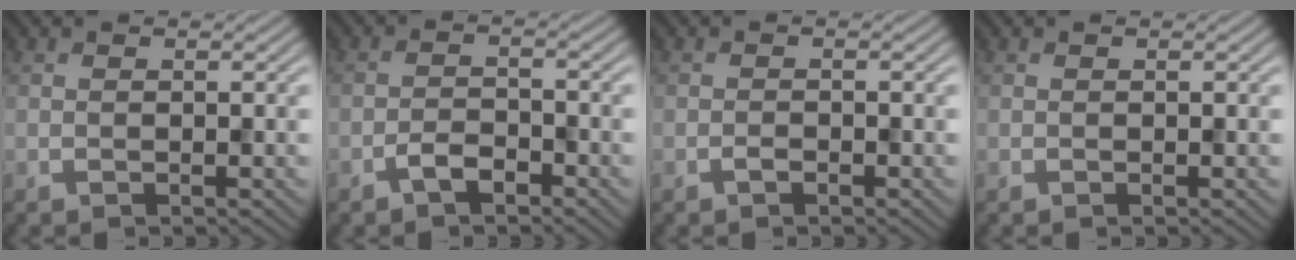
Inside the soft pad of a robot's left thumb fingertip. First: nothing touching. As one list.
[{"total": 2.7, "force": [-1.9, 1.2, 1.5], "torque": [-0.027, 0.004, -0.041]}, {"total": 1.0, "force": [-0.7, 0.4, 0.6], "torque": [-0.010, 0.002, -0.013]}, {"total": 0.0}]